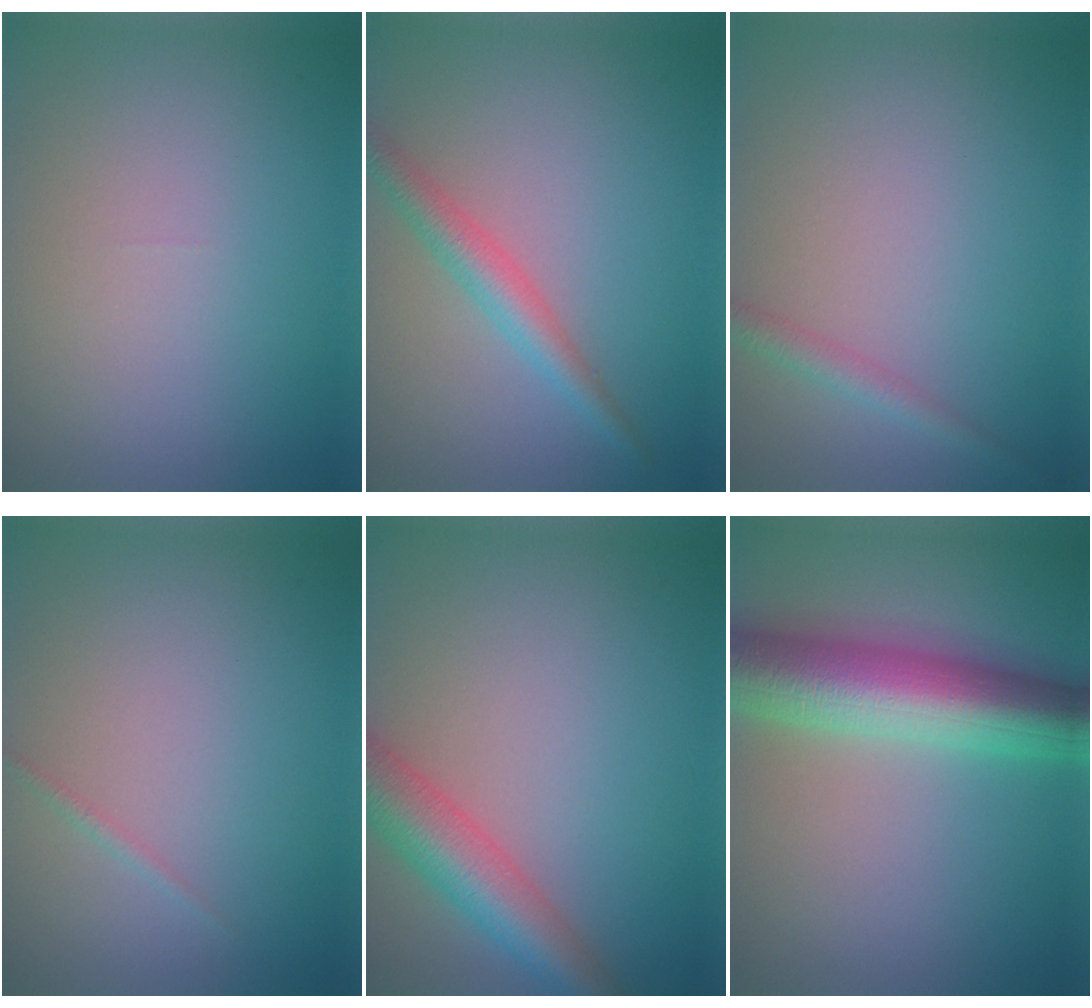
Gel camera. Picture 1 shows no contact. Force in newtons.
{"total": 2.8, "press": 2.8, "slide": 0.0}
{"total": 1.7, "press": 1.7, "slide": 0.1}
{"total": 0.6, "press": 0.6, "slide": 0.0}
{"total": 5.7, "press": 5.7, "slide": 0.2}
{"total": 9.8, "press": 9.8, "slide": 0.0}